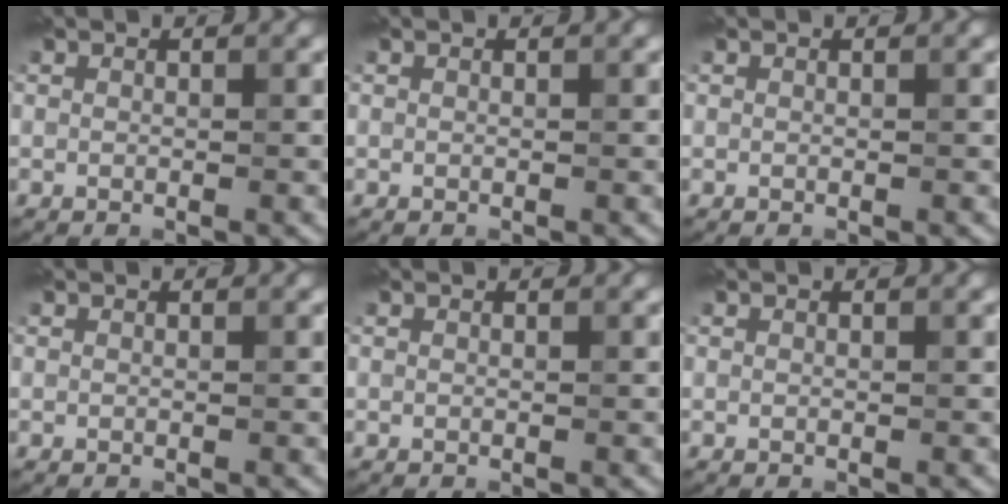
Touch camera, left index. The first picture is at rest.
{"total": 0.0}
{"total": 0.0}
{"total": 0.0}
{"total": 0.0}
{"total": 0.0}